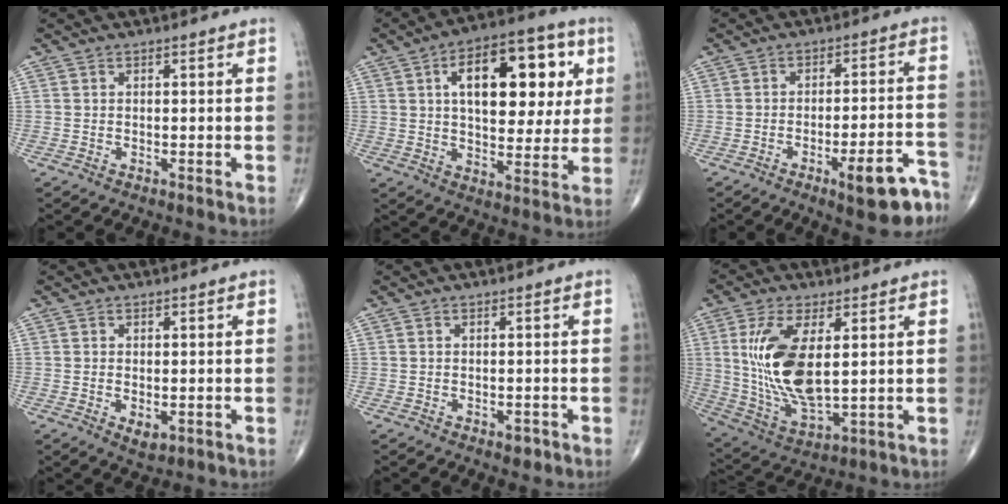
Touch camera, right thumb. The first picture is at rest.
{"total": 20.3, "force": [5.6, 10.5, 16.5], "torque": [-0.196, 0.006, 0.078]}
{"total": 10.7, "force": [-6.3, 2.9, 8.2], "torque": [-0.091, 0.044, -0.081]}
{"total": 2.6, "force": [-0.7, 1.4, 2.1], "torque": [-0.030, -0.004, -0.005]}
{"total": 1.3, "force": [-0.7, 0.8, 0.8], "torque": [-0.005, 0.002, -0.009]}
{"total": 15.8, "force": [2.8, 6.9, 13.9], "torque": [-0.282, -0.022, 0.068]}